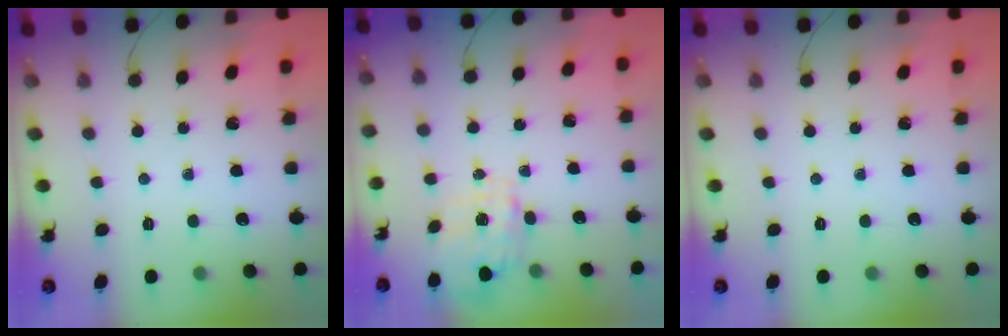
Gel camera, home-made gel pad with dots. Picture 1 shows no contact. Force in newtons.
{"total": 3.9, "press": 3.9, "slide": 0.8}
{"total": 0.0}